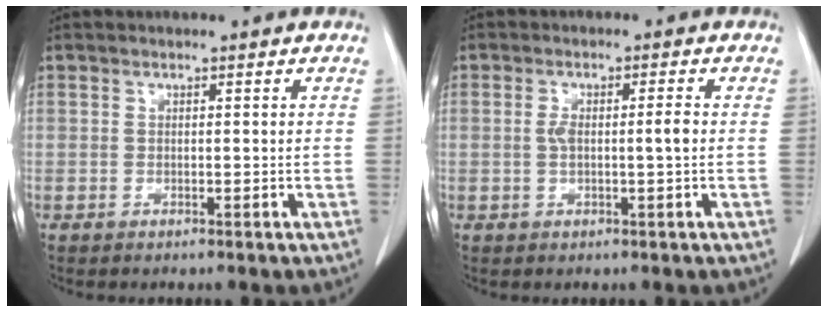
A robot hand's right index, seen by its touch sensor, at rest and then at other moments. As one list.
[{"total": 3.4, "force": [-0.1, 0.4, 3.4], "torque": [-0.066, 0.006, 0.001]}]